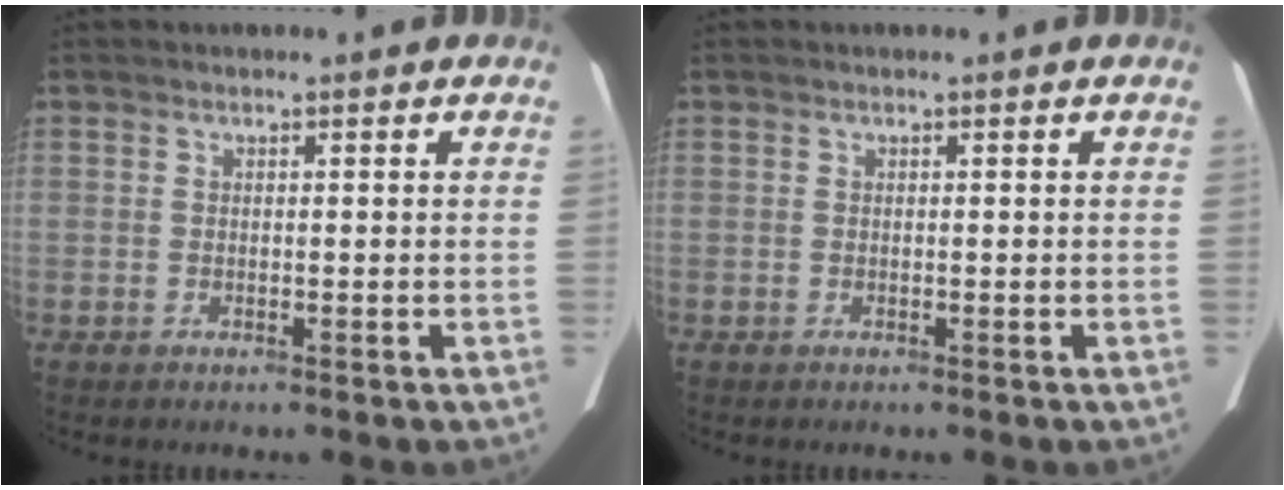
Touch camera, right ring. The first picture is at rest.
{"total": 0.0}